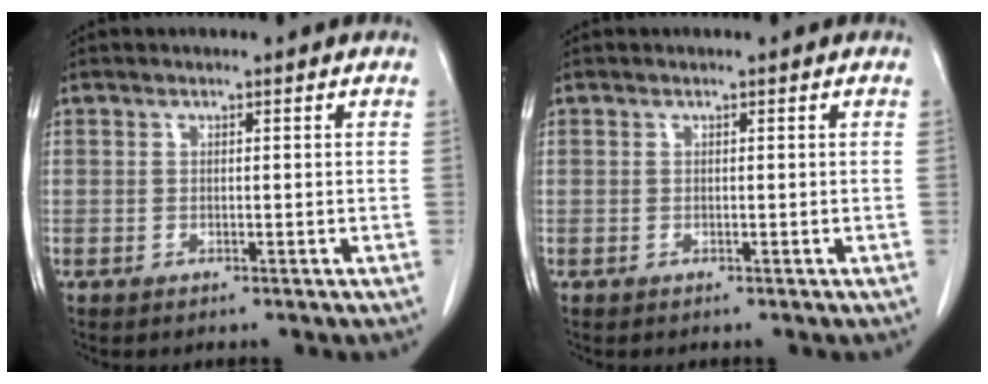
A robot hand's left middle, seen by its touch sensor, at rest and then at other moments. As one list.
[{"total": 0.0}]